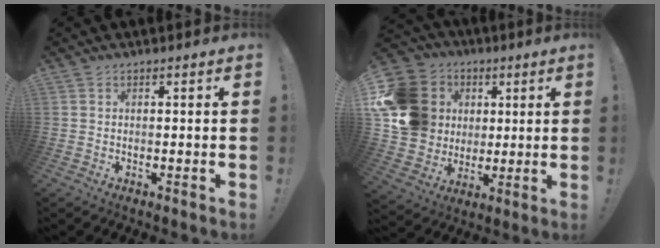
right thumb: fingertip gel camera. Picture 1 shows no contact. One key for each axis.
{"total": 19.7, "fx": 3.6, "fy": 17.3, "fz": 8.7, "tx": -0.156, "ty": -0.006, "tz": 0.101}